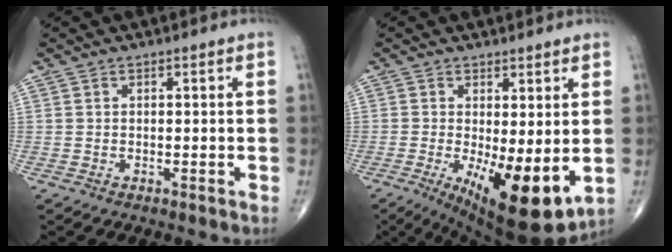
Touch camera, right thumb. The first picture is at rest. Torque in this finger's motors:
{"motor_torque": [2.15, 2.45, 0.91, -0.14, 0.43]}